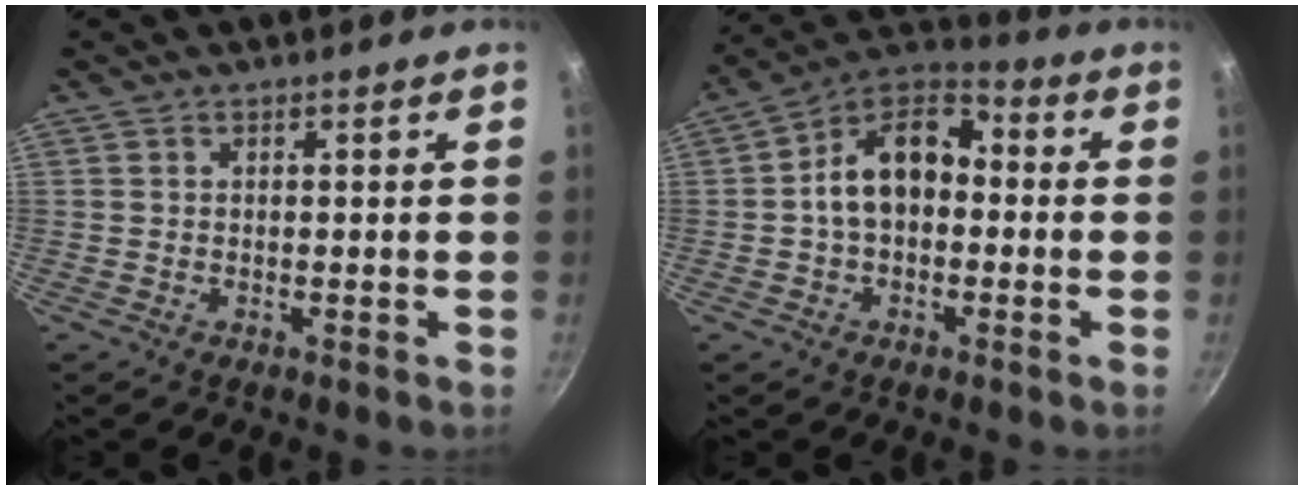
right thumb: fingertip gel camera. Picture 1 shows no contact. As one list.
[{"total": 13.1, "force": [-0.2, 9.1, 9.5], "torque": [-0.124, 0.047, -0.024]}]